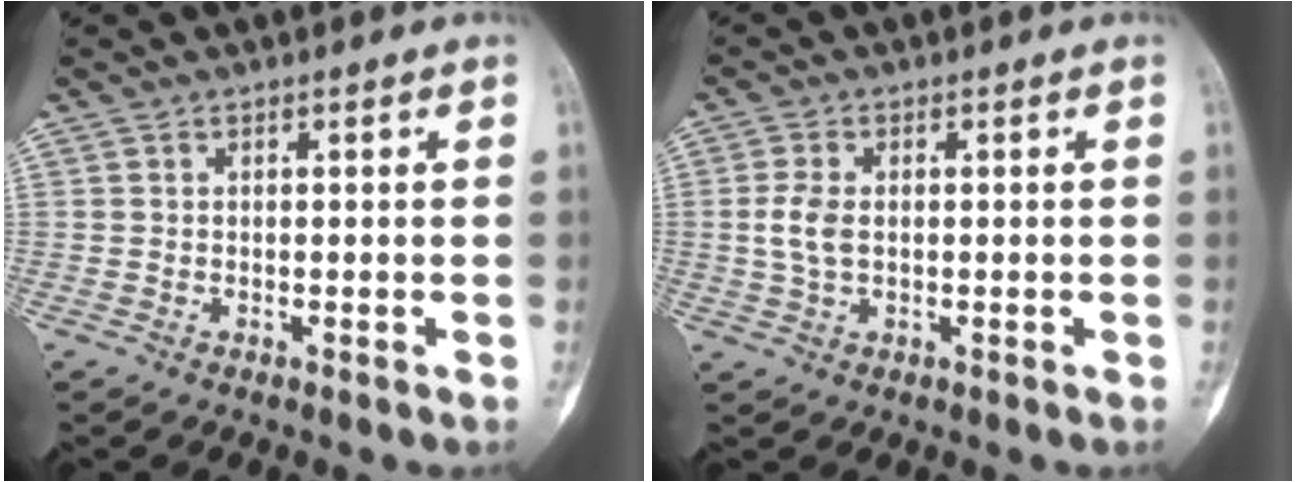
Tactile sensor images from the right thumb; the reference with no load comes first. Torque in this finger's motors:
{"motor_torque": [0.85, 0.44, 0.29, -0.57, 0.14]}